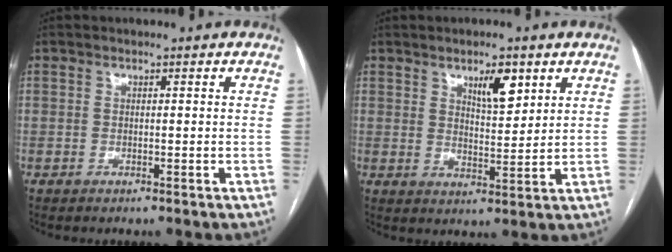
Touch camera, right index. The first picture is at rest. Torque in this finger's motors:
{"motor_torque": [0.17, 0.13, 0.08, 0.06]}